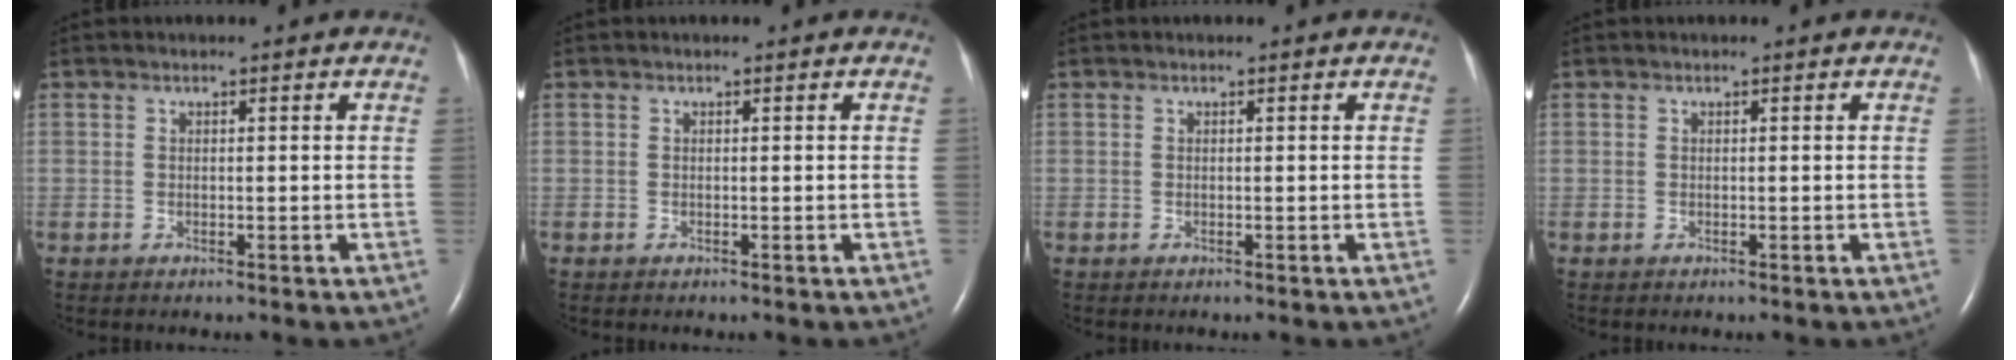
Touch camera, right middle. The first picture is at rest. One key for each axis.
{"total": 0.0}
{"total": 0.0}
{"total": 0.0}